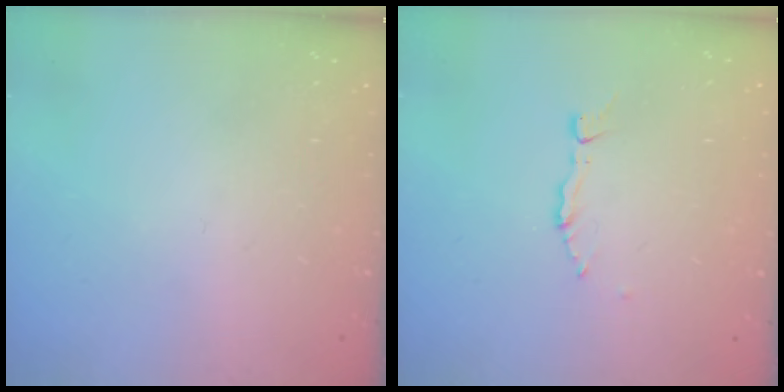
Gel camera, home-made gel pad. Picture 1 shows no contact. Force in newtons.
{"total": 2.7, "press": 2.7, "slide": 0.2}